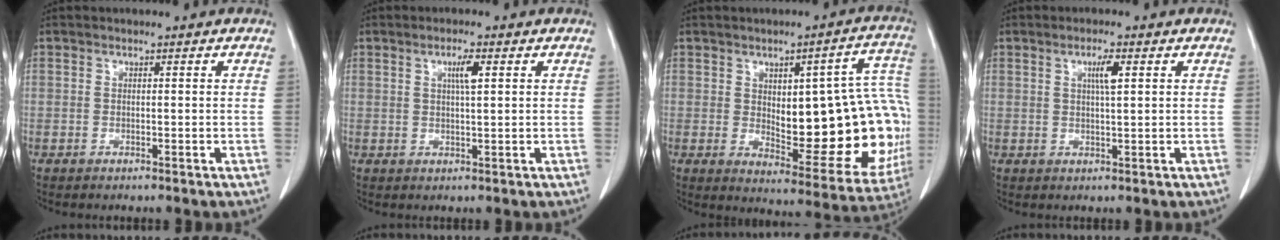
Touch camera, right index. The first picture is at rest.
{"total": 2.9, "force": [1.0, 0.1, 2.7], "torque": [-0.046, 0.000, 0.017]}
{"total": 22.3, "force": [0.1, 7.6, 21.0], "torque": [-0.196, 0.025, 0.025]}
{"total": 2.9, "force": [1.1, 0.1, 2.7], "torque": [-0.048, 0.000, 0.017]}